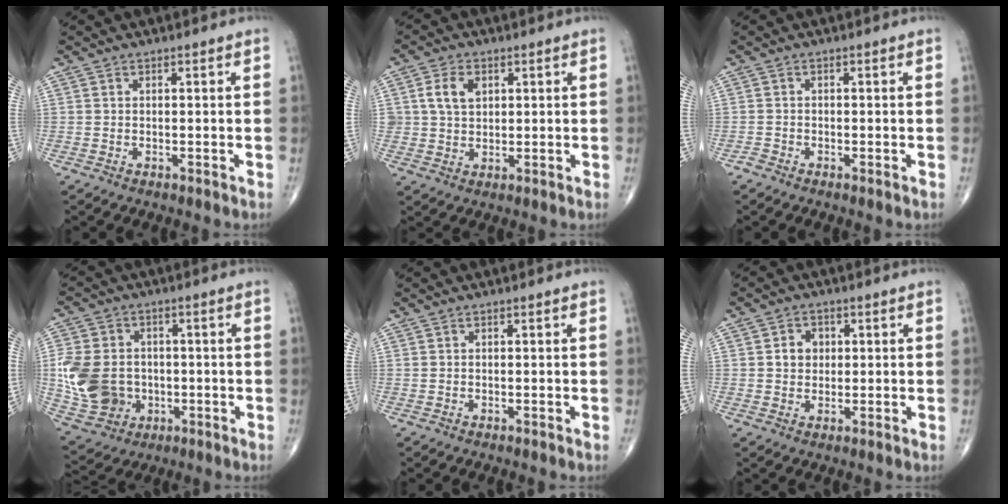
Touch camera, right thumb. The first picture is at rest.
{"total": 5.6, "force": [1.7, 4.1, 3.5], "torque": [-0.050, -0.004, 0.033]}
{"total": 0.9, "force": [-0.8, 0.4, 0.2], "torque": [-0.005, -0.002, -0.020]}
{"total": 14.2, "force": [-1.1, 11.6, 8.0], "torque": [-0.150, 0.005, -0.007]}
{"total": 0.0}
{"total": 2.9, "force": [0.5, 2.5, 1.3], "torque": [-0.006, 0.002, 0.007]}